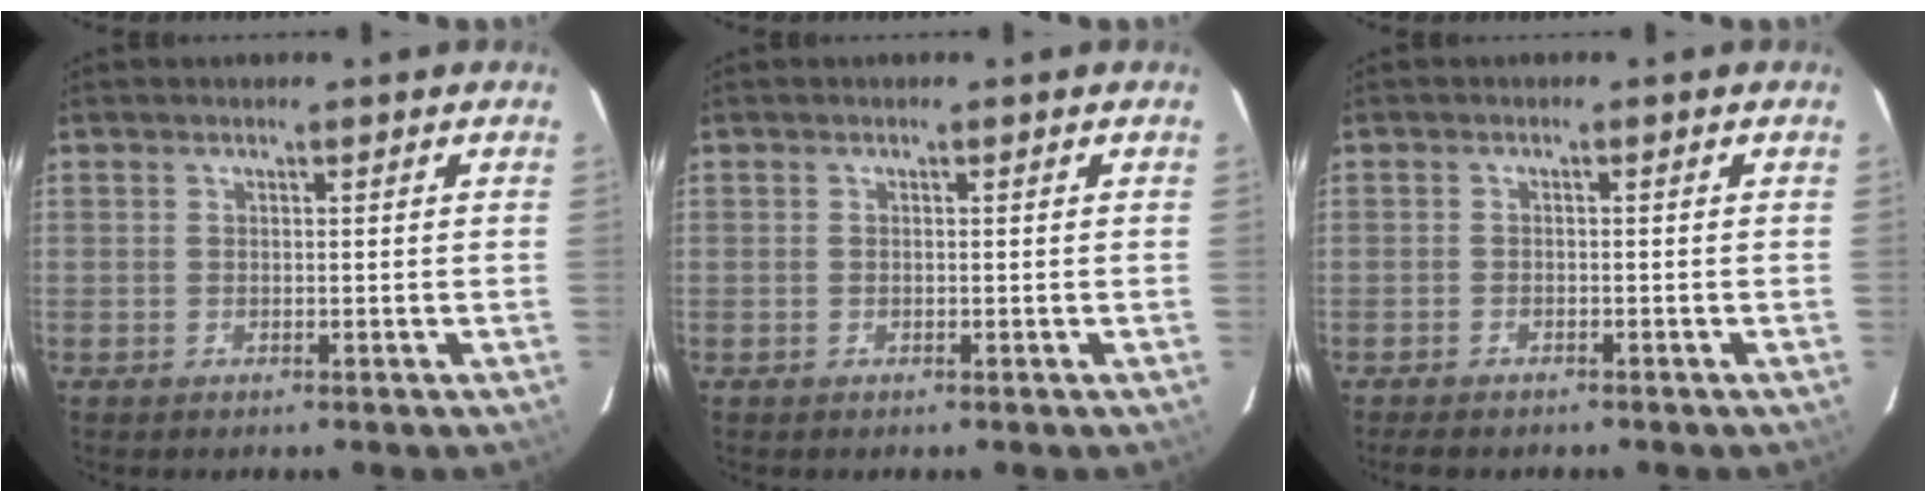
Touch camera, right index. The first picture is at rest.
{"total": 0.0}
{"total": 3.4, "force": [-3.0, 1.2, 1.2], "torque": [-0.035, -0.008, -0.049]}